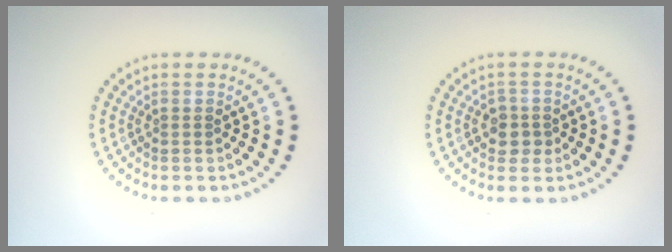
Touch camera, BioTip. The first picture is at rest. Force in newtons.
{"total": 1.9, "press": 1.7, "slide": 0.6}